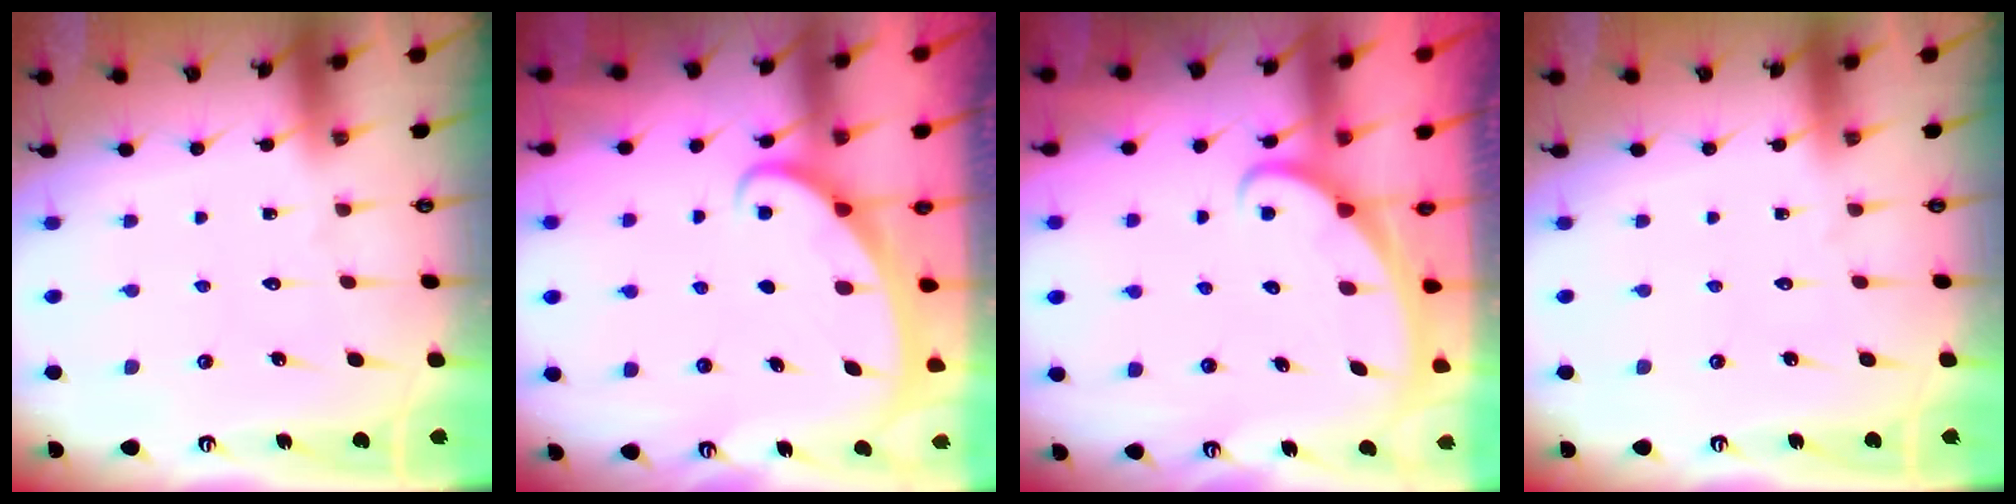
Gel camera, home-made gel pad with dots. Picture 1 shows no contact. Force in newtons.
{"total": 2.2, "press": 2.2, "slide": 0.3}
{"total": 2.3, "press": 2.3, "slide": 0.1}
{"total": 0.0}